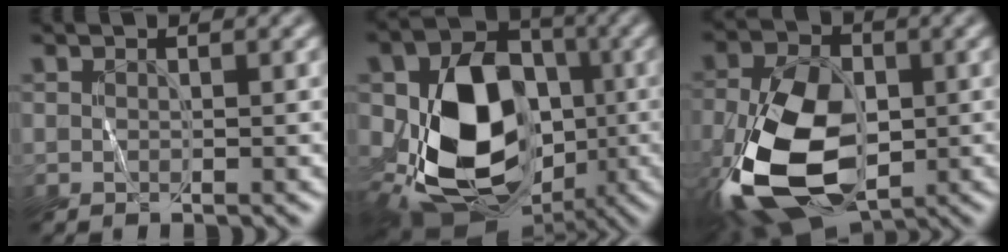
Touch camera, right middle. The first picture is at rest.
{"total": 13.7, "force": [-3.0, 9.8, 9.0], "torque": [-0.145, -0.014, -0.047]}
{"total": 13.6, "force": [-4.0, 7.8, 10.5], "torque": [-0.232, -0.023, -0.074]}